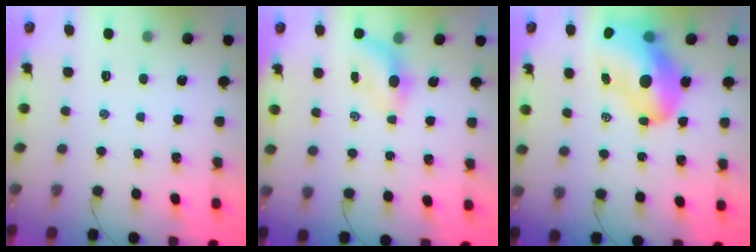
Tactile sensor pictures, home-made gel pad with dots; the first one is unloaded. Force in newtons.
{"total": 4.0, "press": 3.9, "slide": 1.0}
{"total": 15.2, "press": 14.6, "slide": 4.2}